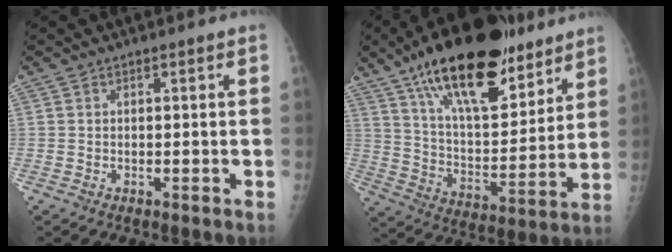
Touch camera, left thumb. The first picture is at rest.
{"total": 25.9, "force": [17.0, 10.4, 16.6], "torque": [-0.240, -0.057, 0.282]}